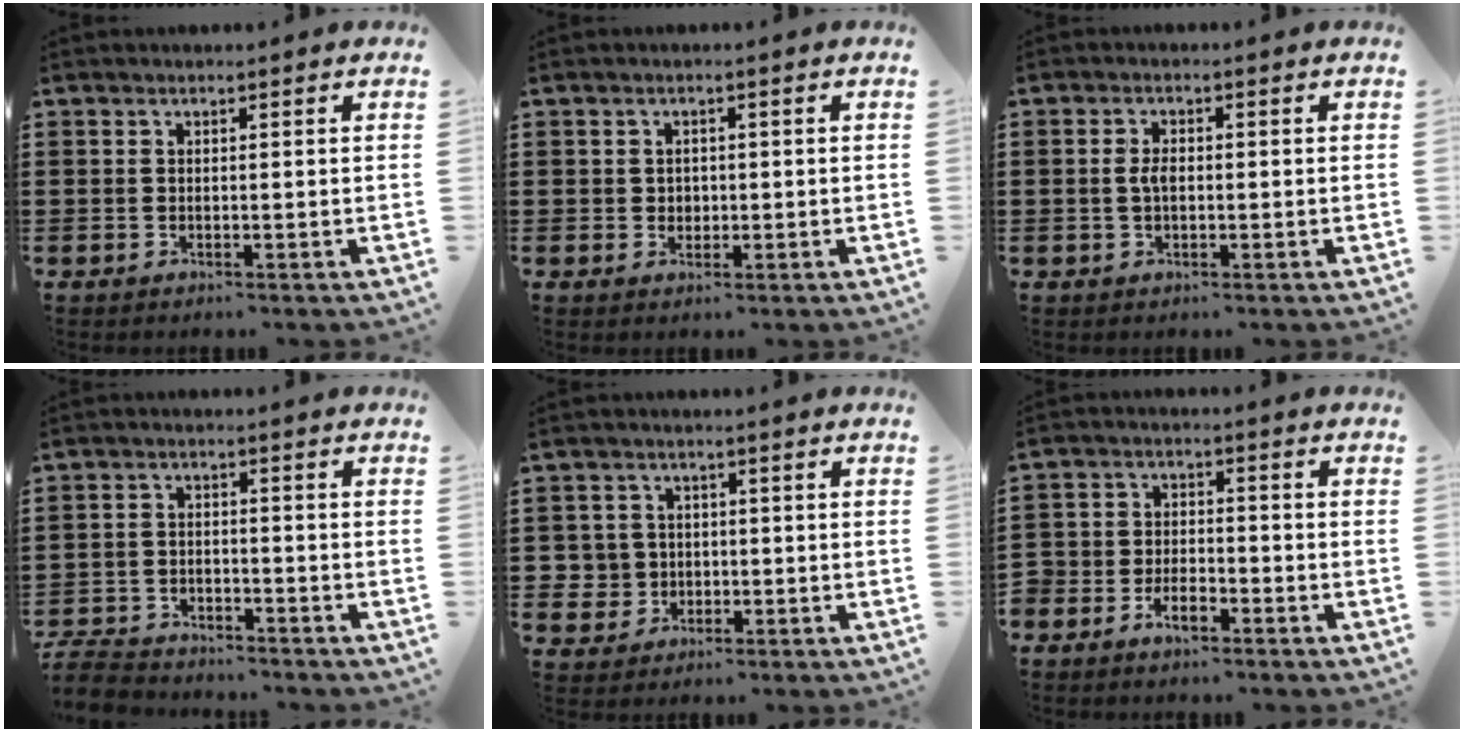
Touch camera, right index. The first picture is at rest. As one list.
[{"total": 1.4, "force": [0.2, 1.4, 0.4], "torque": [-0.012, 0.008, 0.001]}, {"total": 2.4, "force": [-0.1, 1.0, 2.2], "torque": [-0.052, -0.003, -0.004]}, {"total": 5.0, "force": [-4.9, 1.0, 0.7], "torque": [-0.030, 0.001, -0.104]}, {"total": 3.9, "force": [-0.7, 3.8, 0.7], "torque": [-0.038, 0.007, -0.018]}, {"total": 4.1, "force": [-3.3, 1.9, 1.5], "torque": [-0.036, 0.007, -0.067]}]